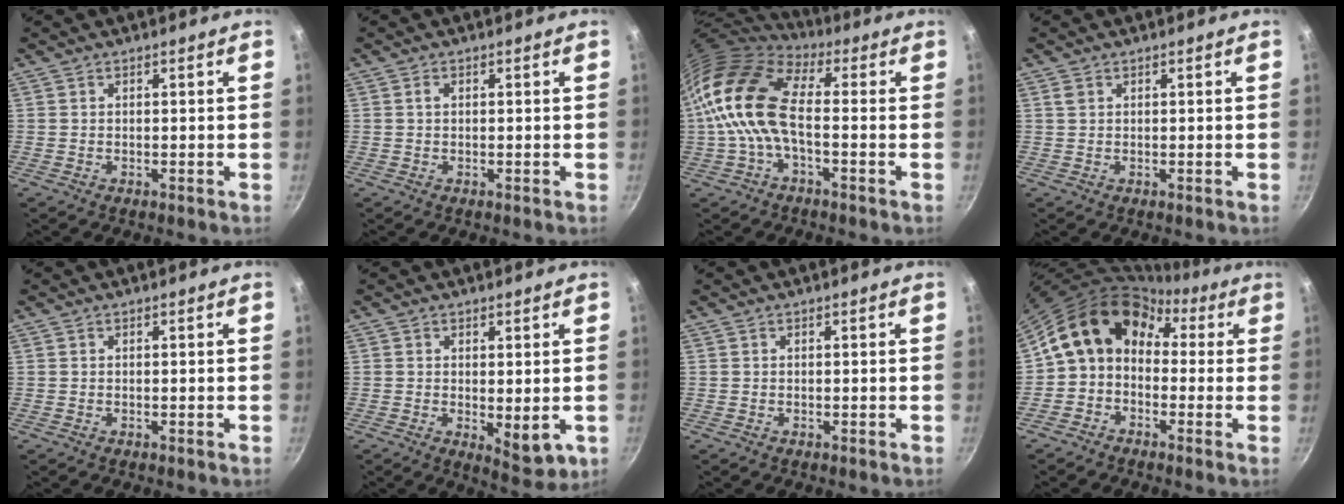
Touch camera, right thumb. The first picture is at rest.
{"total": 0.8, "force": [0.1, 0.5, 0.5], "torque": [-0.009, 0.005, 0.002]}
{"total": 14.3, "force": [-0.8, 7.0, 12.4], "torque": [-0.232, 0.025, -0.034]}
{"total": 1.2, "force": [0.5, 0.9, 0.6], "torque": [-0.011, 0.001, 0.008]}
{"total": 0.0}
{"total": 6.3, "force": [-0.3, 2.9, 5.5], "torque": [-0.074, -0.019, 0.002]}
{"total": 0.0}
{"total": 12.7, "force": [1.1, 9.9, 7.9], "torque": [-0.112, 0.045, -0.008]}